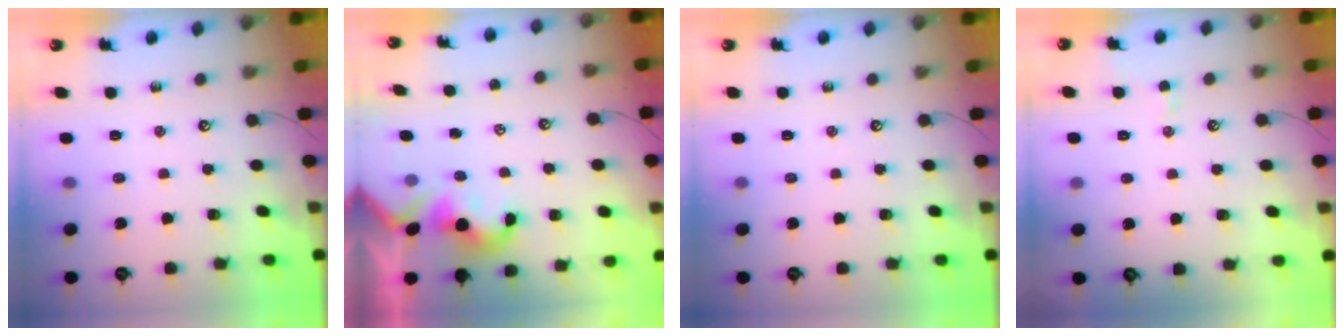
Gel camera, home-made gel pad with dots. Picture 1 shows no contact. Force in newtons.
{"total": 1.6, "press": 1.5, "slide": 0.6}
{"total": 0.0}
{"total": 0.8, "press": 0.7, "slide": 0.5}